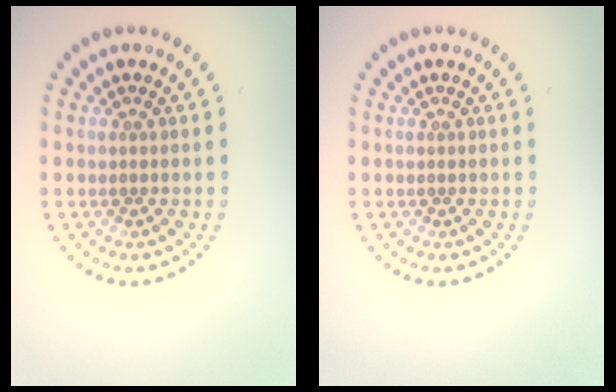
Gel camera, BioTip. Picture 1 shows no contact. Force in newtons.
{"total": 0.0}